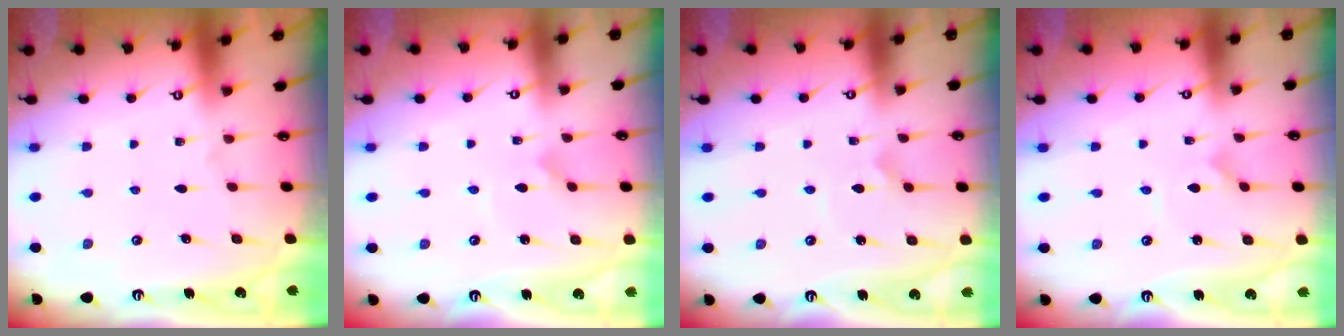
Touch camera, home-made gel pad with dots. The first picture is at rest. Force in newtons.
{"total": 2.9, "press": 2.8, "slide": 0.3}
{"total": 2.6, "press": 2.6, "slide": 0.1}
{"total": 0.9, "press": 0.9, "slide": 0.0}